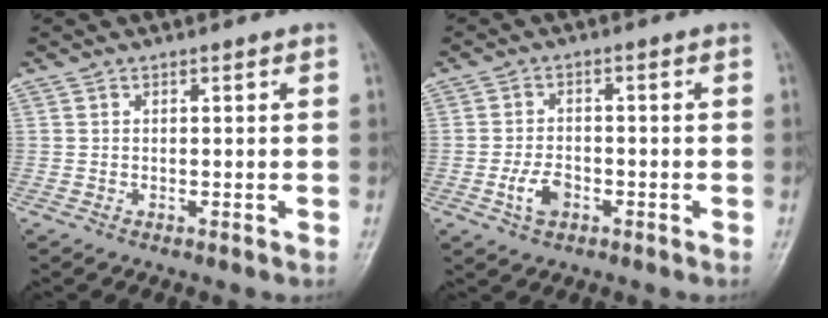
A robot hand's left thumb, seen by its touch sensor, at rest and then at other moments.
{"total": 4.5, "force": [-1.8, 2.8, 3.0], "torque": [-0.054, 0.011, -0.033]}